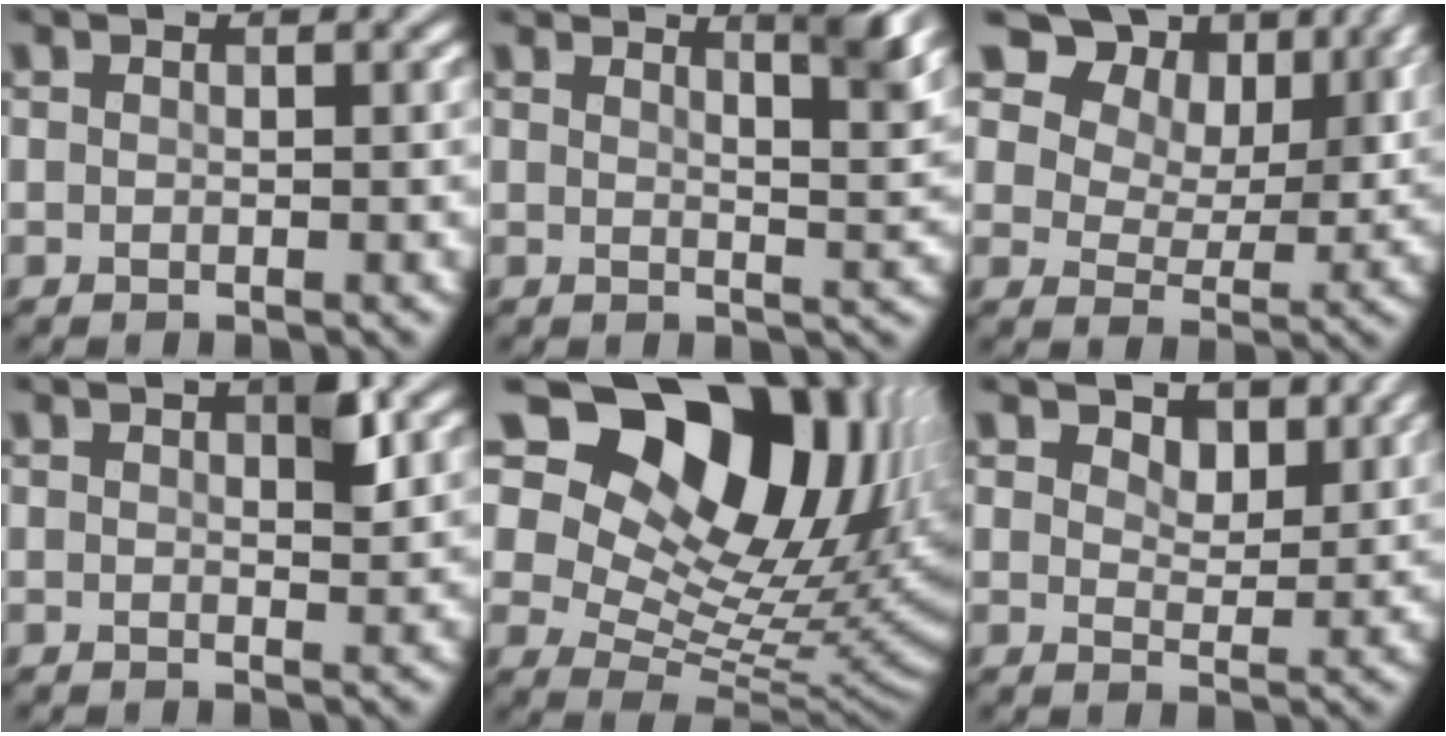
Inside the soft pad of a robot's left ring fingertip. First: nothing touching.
{"total": 3.5, "force": [2.8, 0.3, 2.0], "torque": [-0.015, 0.006, 0.032]}
{"total": 10.9, "force": [7.1, 6.7, 4.9], "torque": [-0.104, -0.001, 0.128]}
{"total": 2.0, "force": [1.0, 0.3, 1.7], "torque": [-0.016, 0.007, 0.011]}
{"total": 16.8, "force": [8.2, 10.4, 10.3], "torque": [-0.170, 0.022, 0.141]}
{"total": 1.9, "force": [1.8, 0.6, 0.2], "torque": [-0.010, -0.005, 0.026]}